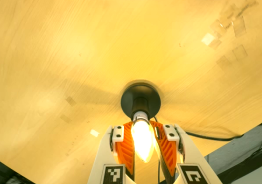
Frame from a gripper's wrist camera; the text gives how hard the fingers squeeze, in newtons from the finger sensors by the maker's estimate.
{"total": 25.2, "left": 26.0, "right": 24.4}